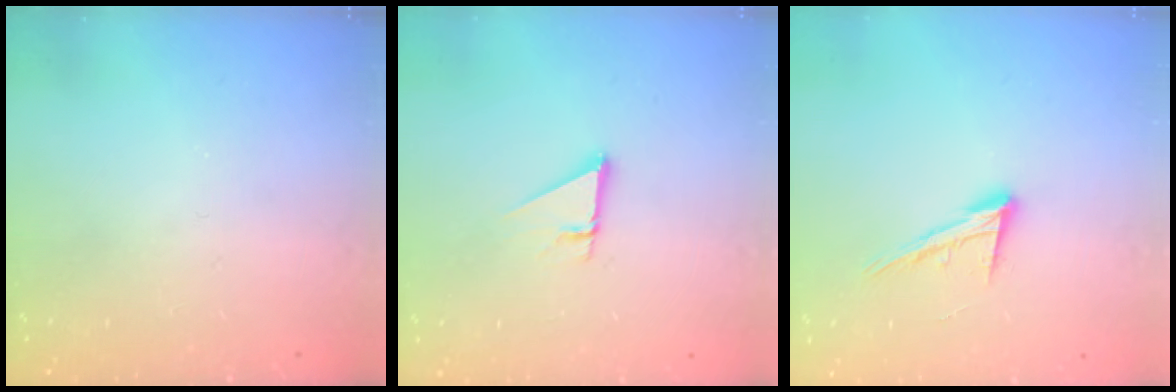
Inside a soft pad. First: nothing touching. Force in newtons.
{"total": 2.7, "press": 2.7, "slide": 0.1}
{"total": 12.3, "press": 12.0, "slide": 2.5}